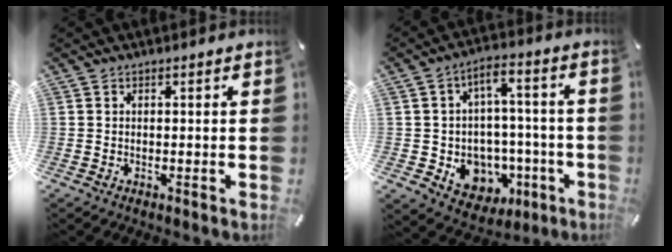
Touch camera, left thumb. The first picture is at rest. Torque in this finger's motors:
{"motor_torque": [0.16, 1.75, 0.00, 0.26, 0.09]}